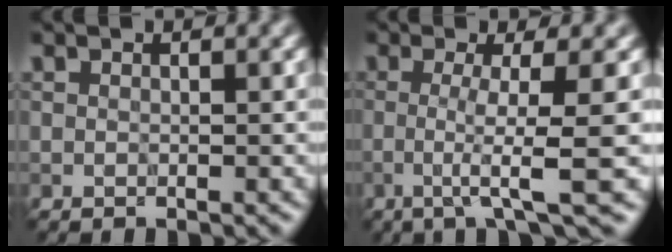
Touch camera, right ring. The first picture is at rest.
{"total": 5.3, "force": [-1.1, 0.5, 5.1], "torque": [-0.083, -0.002, -0.026]}